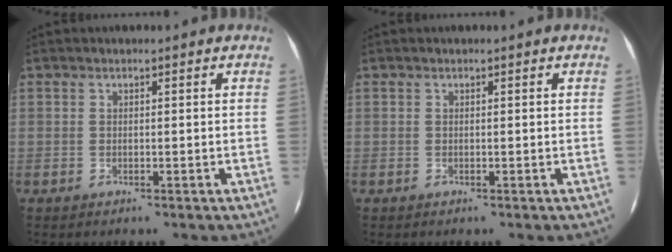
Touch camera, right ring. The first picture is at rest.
{"total": 0.0}